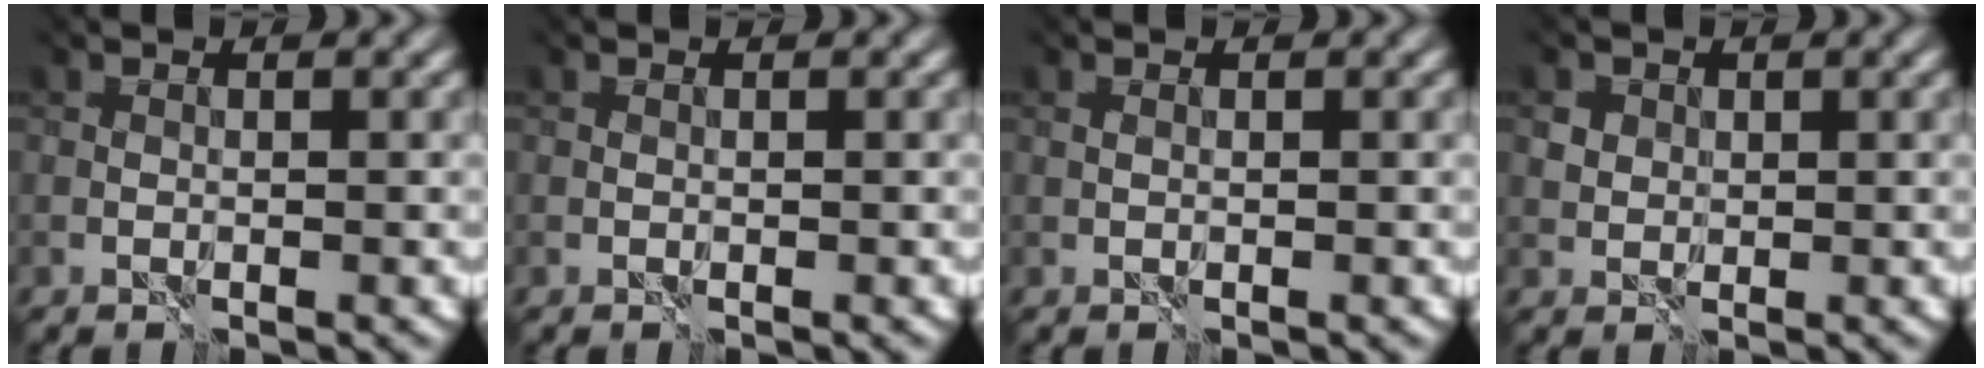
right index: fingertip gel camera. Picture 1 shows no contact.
{"total": 0.0}
{"total": 0.0}
{"total": 1.8, "force": [1.2, 1.3, 0.1], "torque": [-0.001, 0.007, 0.013]}